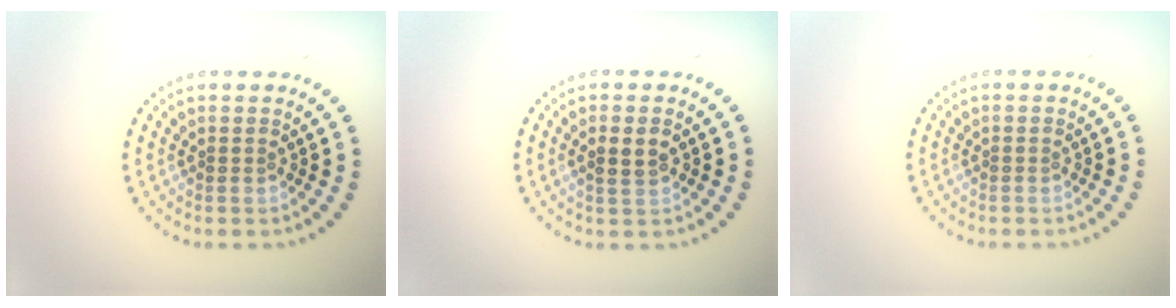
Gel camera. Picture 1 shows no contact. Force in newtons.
{"total": 1.9, "press": 1.9, "slide": 0.2}
{"total": 0.0}